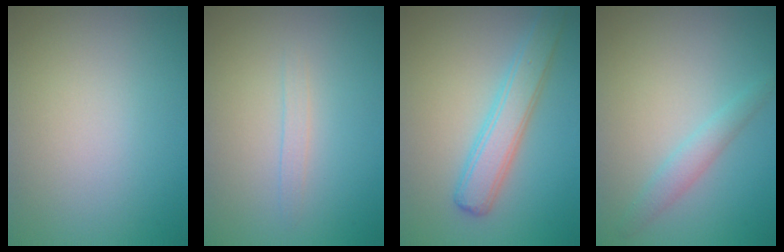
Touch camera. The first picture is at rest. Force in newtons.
{"total": 0.8, "press": 0.8, "slide": 0.2}
{"total": 3.9, "press": 3.9, "slide": 0.1}
{"total": 1.9, "press": 1.9, "slide": 0.1}